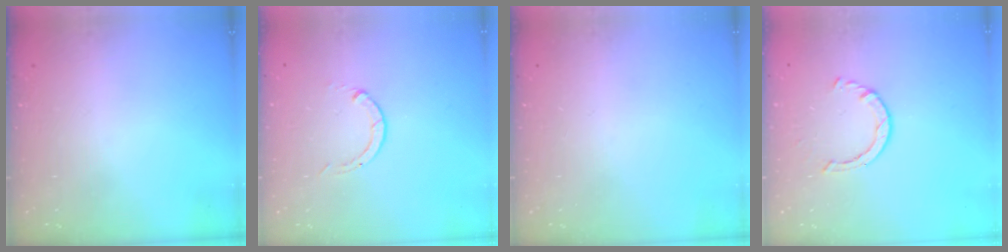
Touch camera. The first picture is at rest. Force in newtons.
{"total": 0.0}
{"total": 0.0}
{"total": 2.2, "press": 2.2, "slide": 0.4}